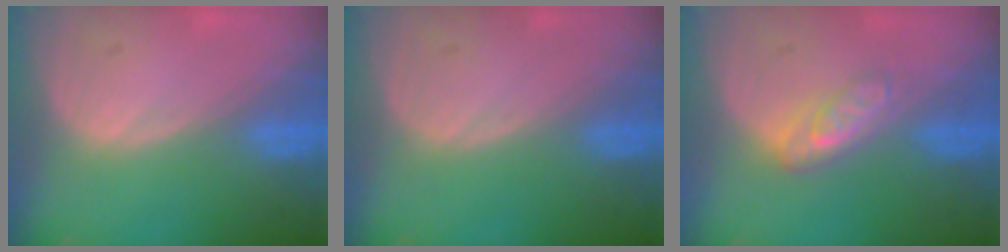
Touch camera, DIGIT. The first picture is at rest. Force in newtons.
{"total": 0.0}
{"total": 4.7, "press": 4.1, "slide": 2.2}